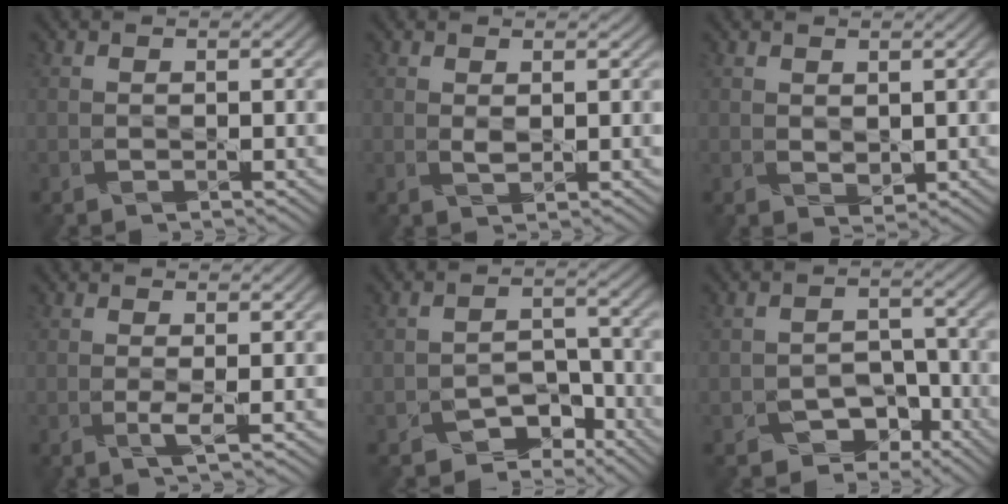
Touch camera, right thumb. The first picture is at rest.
{"total": 1.2, "force": [0.7, 0.6, 0.7], "torque": [-0.018, -0.003, 0.015]}
{"total": 1.2, "force": [0.7, 0.8, 0.6], "torque": [-0.015, -0.004, 0.017]}
{"total": 1.3, "force": [0.0, -0.2, 1.3], "torque": [-0.027, 0.002, -0.004]}
{"total": 5.2, "force": [-4.0, 2.8, 1.8], "torque": [-0.018, 0.000, -0.073]}
{"total": 5.2, "force": [-3.5, 3.3, 1.8], "torque": [-0.025, 0.001, -0.060]}